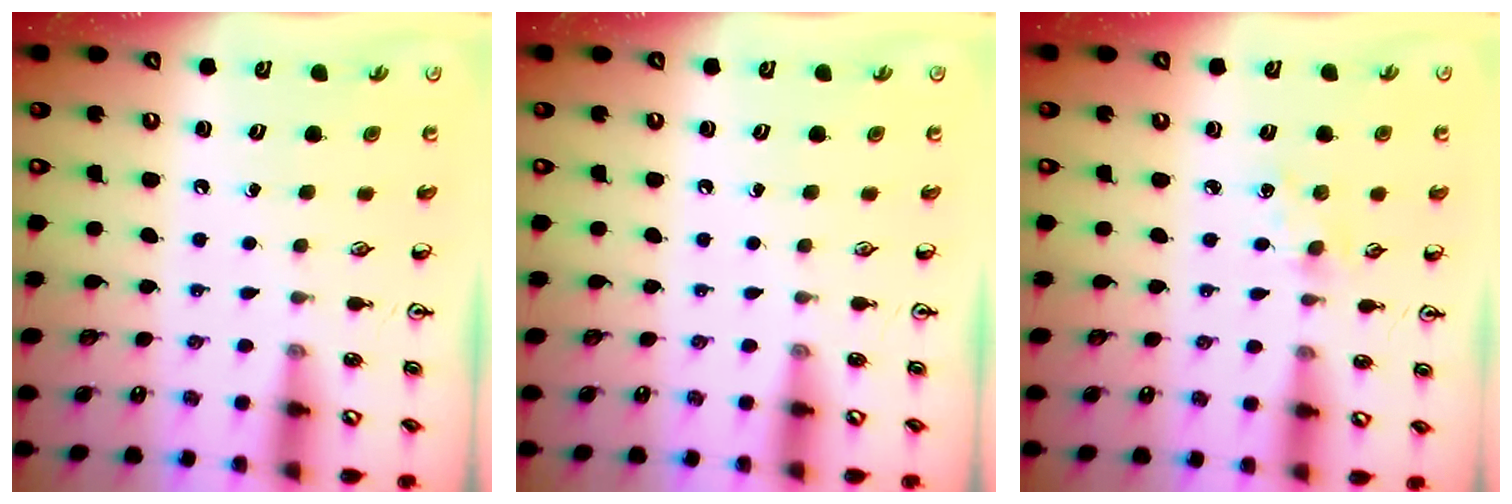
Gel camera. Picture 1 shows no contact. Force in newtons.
{"total": 0.0}
{"total": 1.9, "press": 1.9, "slide": 0.3}